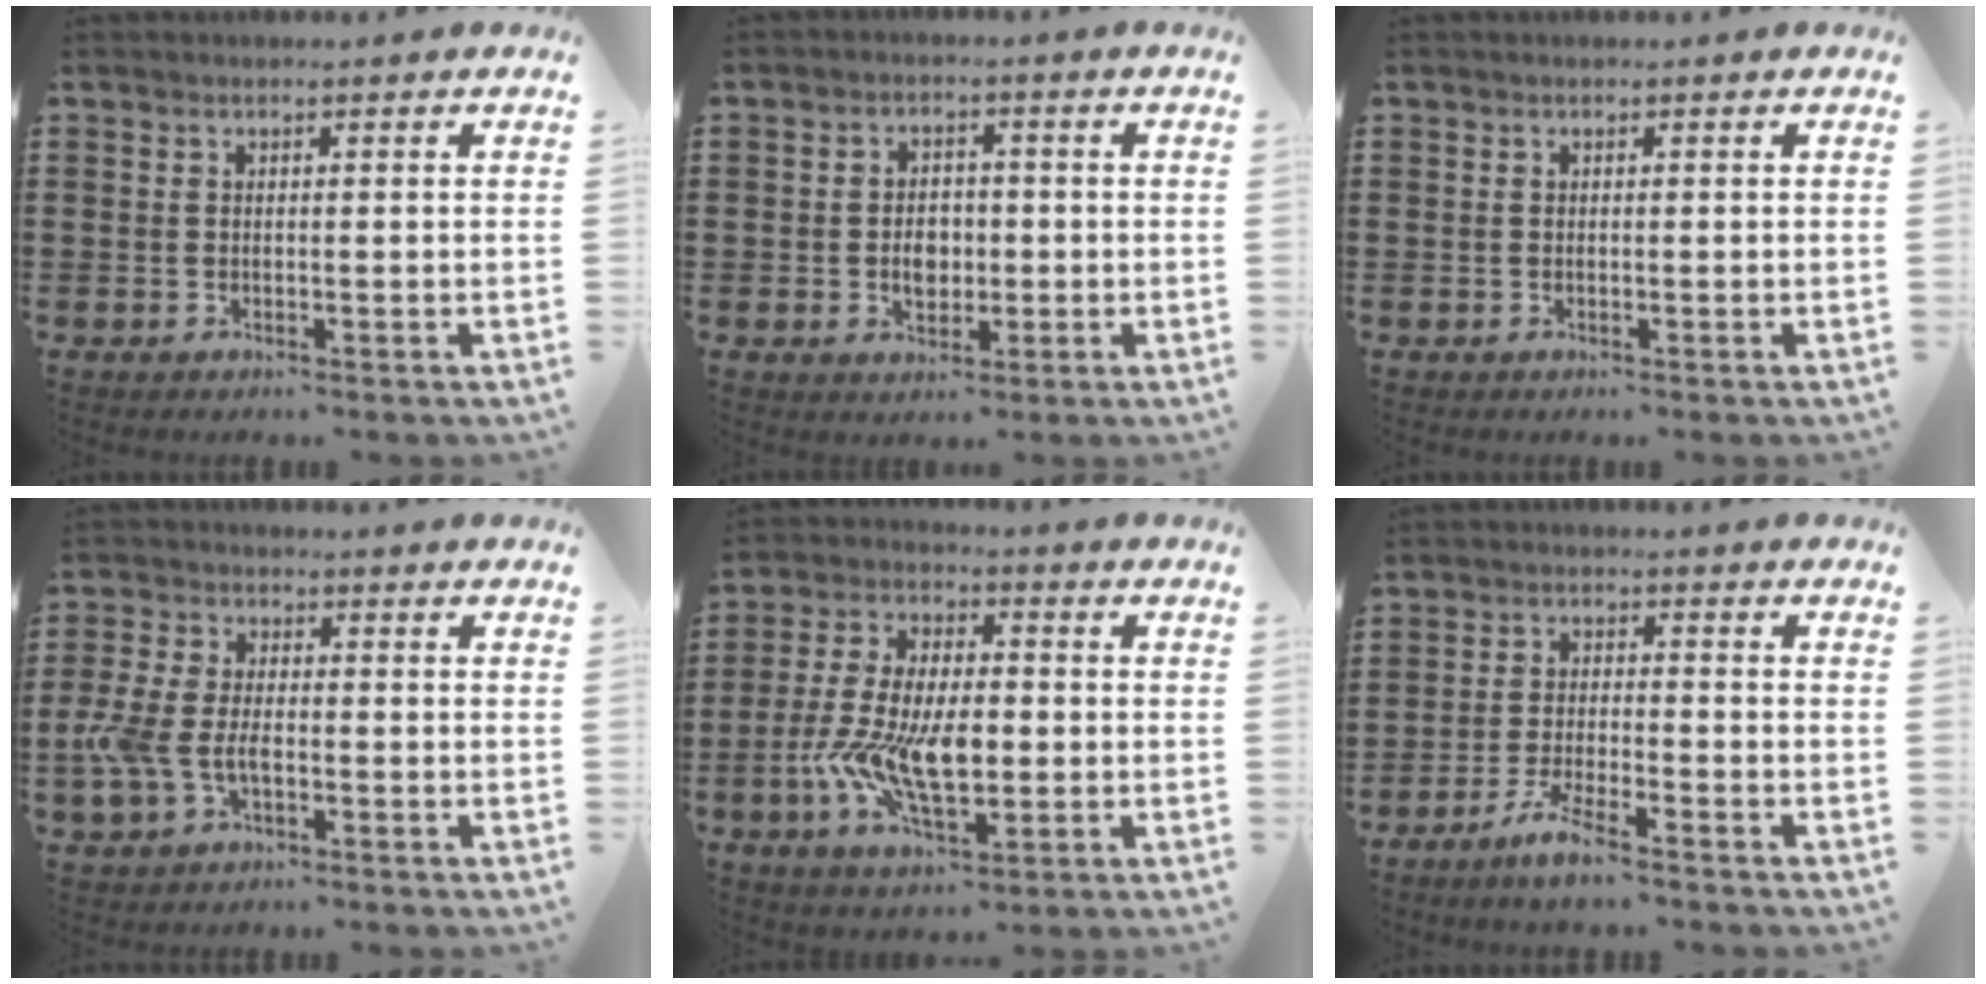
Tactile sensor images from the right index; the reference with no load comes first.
{"total": 4.0, "force": [-0.5, 2.9, 2.7], "torque": [-0.040, 0.001, -0.015]}
{"total": 0.0}
{"total": 6.0, "force": [-1.9, 3.2, 4.7], "torque": [-0.123, -0.005, -0.042]}
{"total": 10.9, "force": [-2.7, 5.5, 9.0], "torque": [-0.208, -0.005, -0.052]}
{"total": 4.3, "force": [-3.8, -0.2, 2.1], "torque": [-0.054, -0.009, -0.076]}